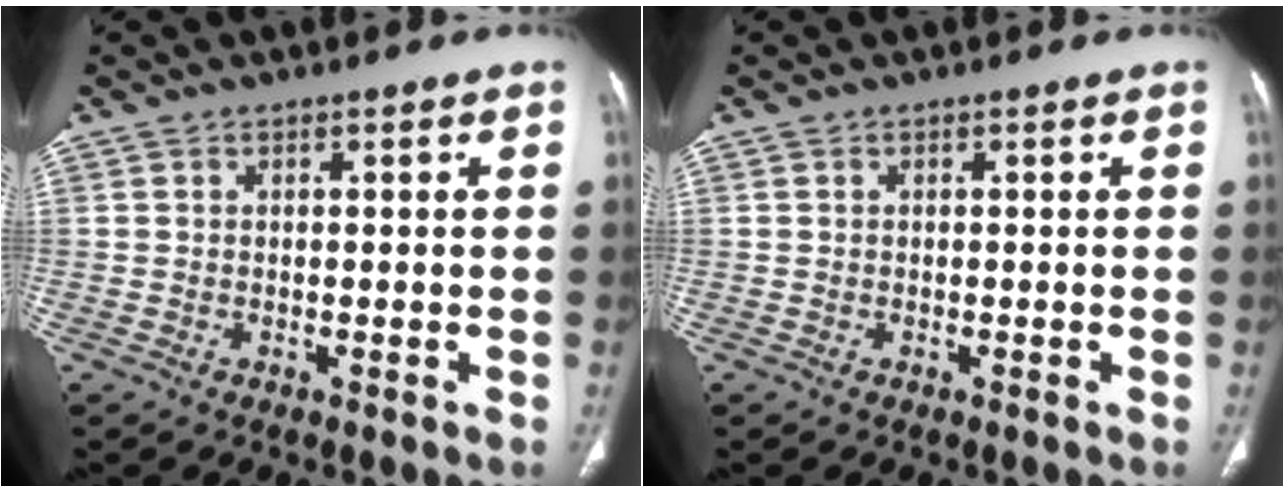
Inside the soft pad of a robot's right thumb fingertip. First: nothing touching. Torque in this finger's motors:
{"motor_torque": [0.08, 0.11, -0.08, 0.08, 0.04]}